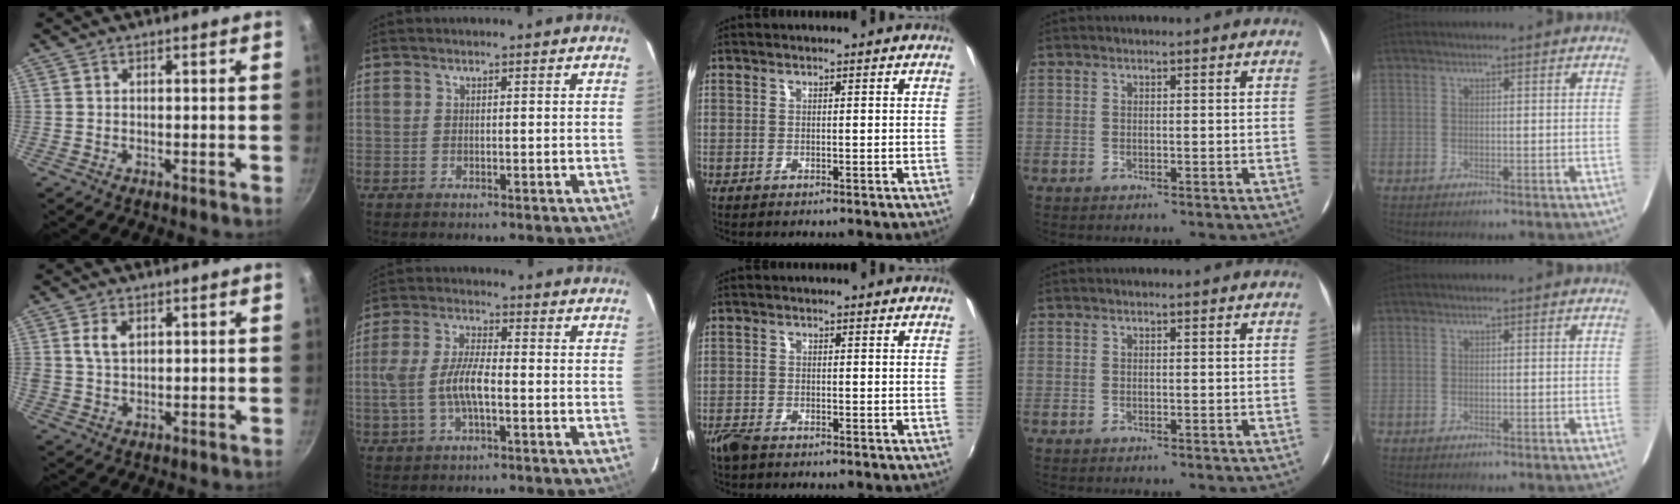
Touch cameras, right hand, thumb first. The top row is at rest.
{"thumb": {"total": 4.2, "force": [1.3, 2.7, 3.0], "torque": [-0.048, -0.001, 0.026]}, "index": {"total": 8.6, "force": [-1.9, 3.2, 7.8], "torque": [-0.161, 0.005, -0.033]}, "middle": {"total": 3.1, "force": [-2.5, 1.2, 1.4], "torque": [-0.039, -0.008, -0.053]}}